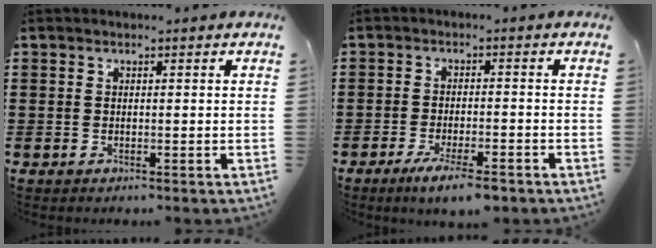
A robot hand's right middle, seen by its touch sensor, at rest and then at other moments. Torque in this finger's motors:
{"motor_torque": [1.72, -0.42, 0.62, 0.15]}